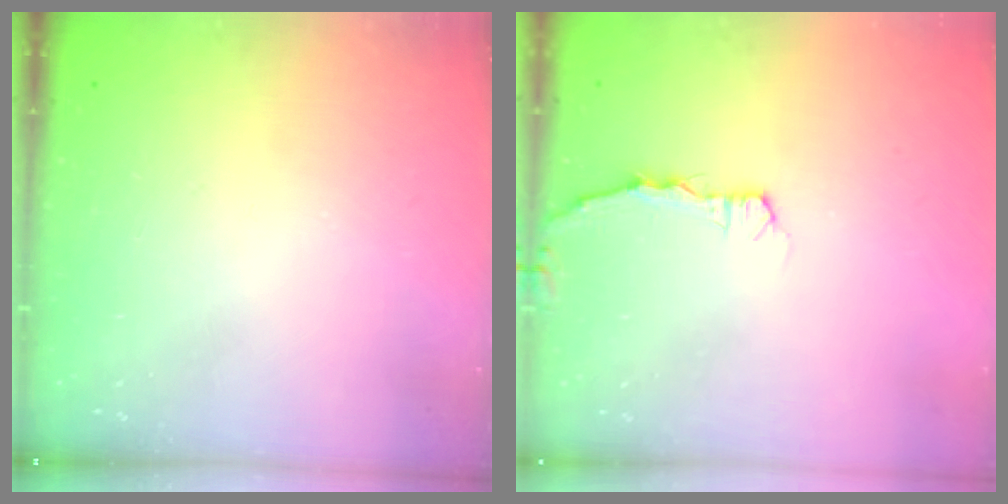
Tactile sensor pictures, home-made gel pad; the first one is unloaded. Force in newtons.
{"total": 2.9, "press": 2.9, "slide": 0.4}